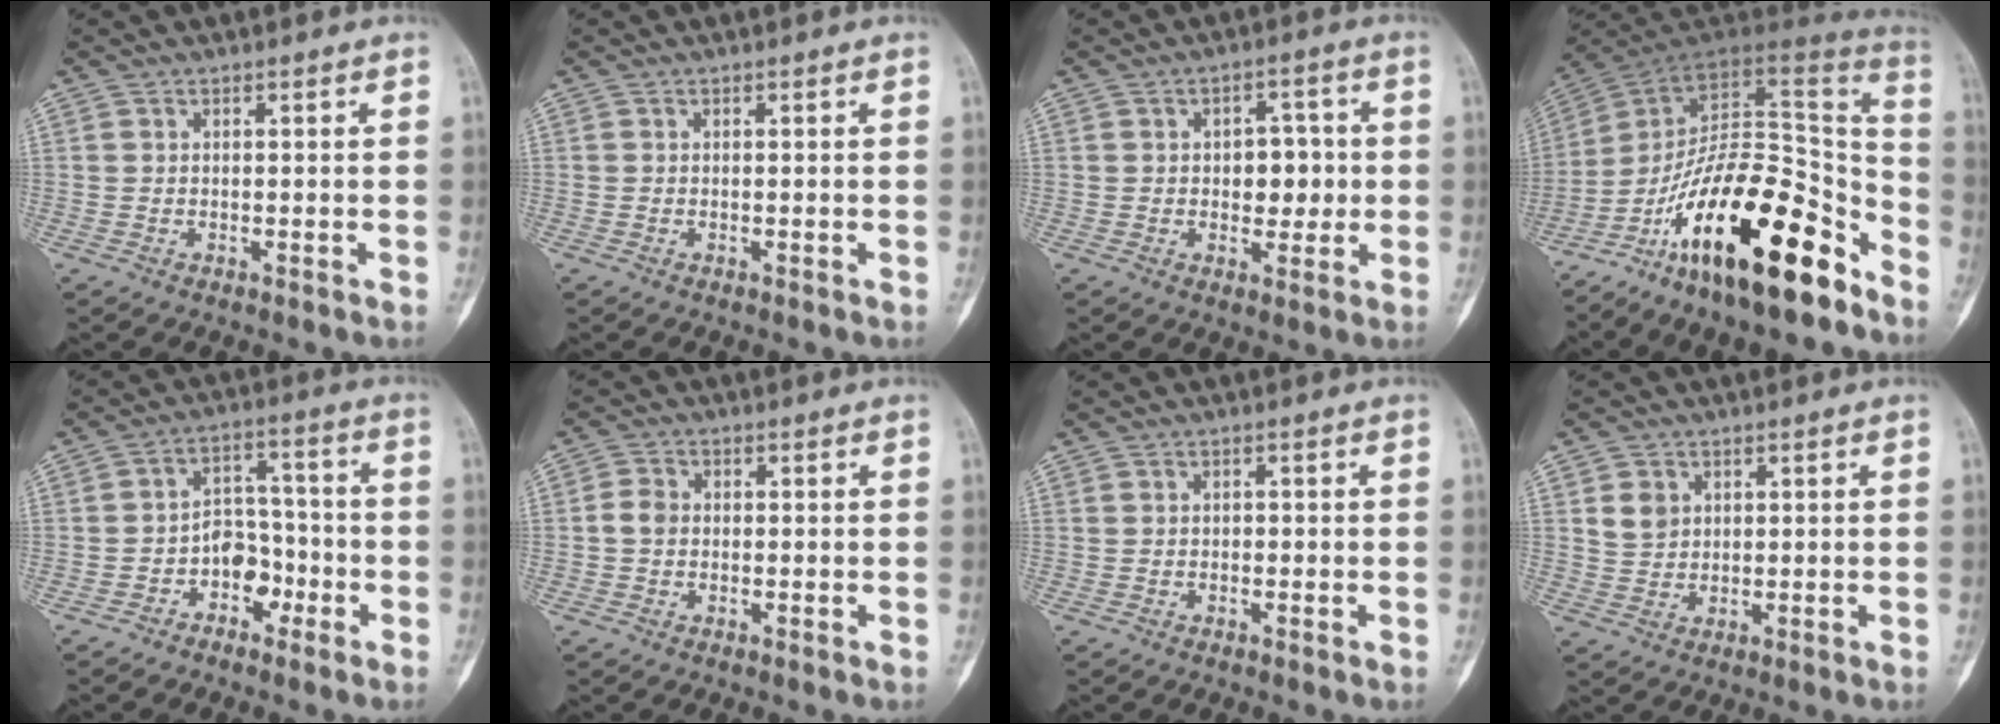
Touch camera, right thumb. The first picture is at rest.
{"total": 0.0}
{"total": 6.6, "force": [0.2, 4.3, 5.0], "torque": [-0.036, 0.004, 0.003]}
{"total": 26.7, "force": [-16.4, 9.6, 18.7], "torque": [-0.249, 0.100, -0.268]}
{"total": 7.1, "force": [-3.2, 5.1, 3.7], "torque": [-0.020, 0.044, -0.060]}
{"total": 3.0, "force": [-0.2, 2.4, 1.7], "torque": [-0.028, 0.008, -0.010]}
{"total": 0.5, "force": [0.0, 0.4, 0.3], "torque": [-0.003, 0.002, -0.002]}
{"total": 3.7, "force": [1.4, 3.0, 1.6], "torque": [-0.015, -0.008, 0.029]}